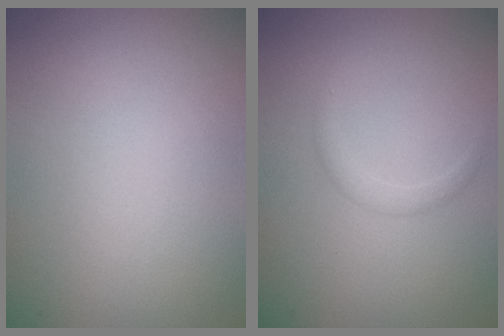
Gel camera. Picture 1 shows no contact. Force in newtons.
{"total": 1.1, "press": 1.1, "slide": 0.1}